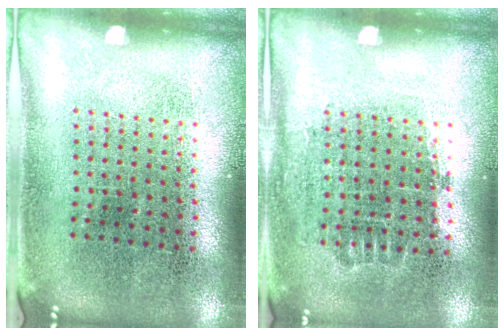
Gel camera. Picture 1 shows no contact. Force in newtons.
{"total": 0.7, "press": 0.6, "slide": 0.3}